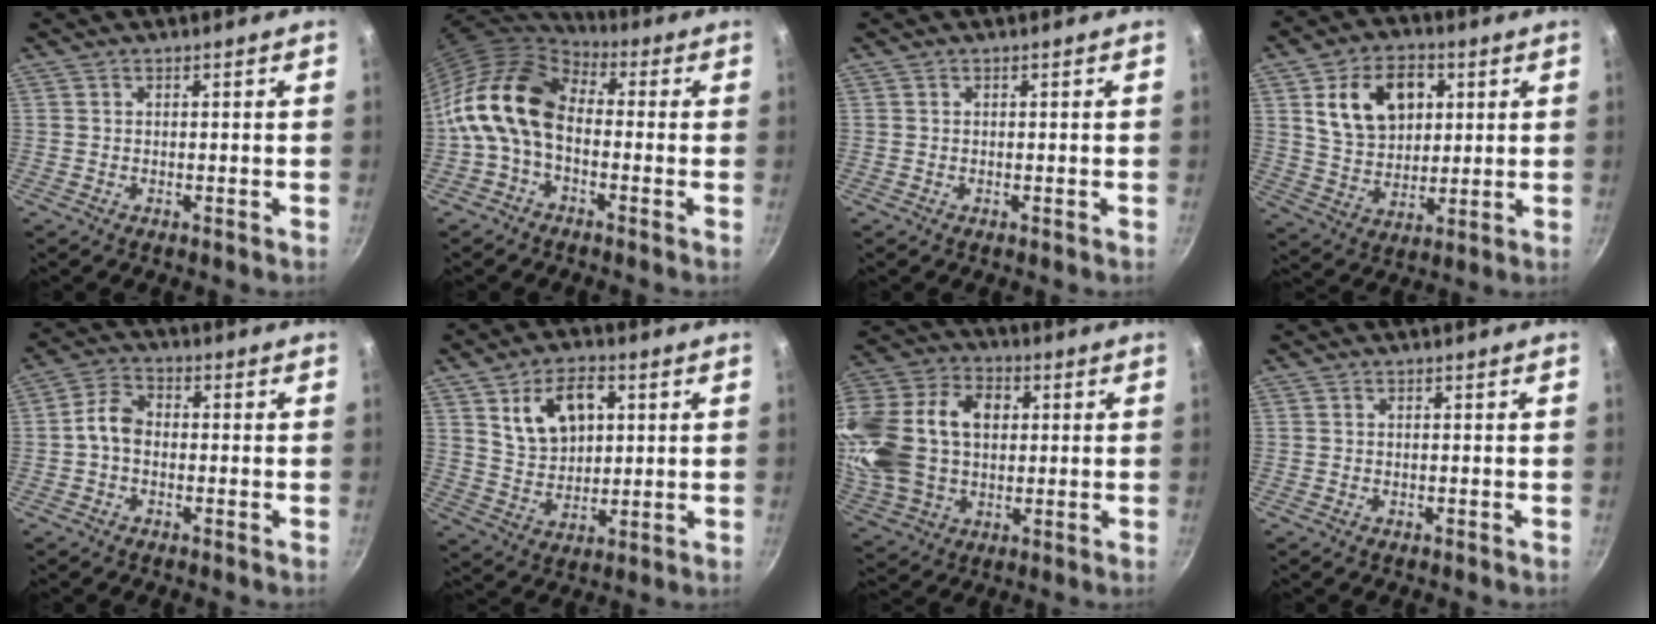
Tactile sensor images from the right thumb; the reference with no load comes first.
{"total": 14.0, "force": [-1.2, 9.0, 10.7], "torque": [-0.186, 0.036, -0.044]}
{"total": 0.0}
{"total": 14.4, "force": [4.4, 10.1, 9.2], "torque": [-0.124, -0.007, 0.078]}
{"total": 5.2, "force": [-0.8, 3.7, 3.6], "torque": [-0.061, 0.026, -0.026]}
{"total": 11.5, "force": [3.9, 7.5, 7.8], "torque": [-0.107, -0.011, 0.076]}
{"total": 23.8, "force": [3.1, 16.9, 16.5], "torque": [-0.316, 0.026, 0.058]}
{"total": 0.0}